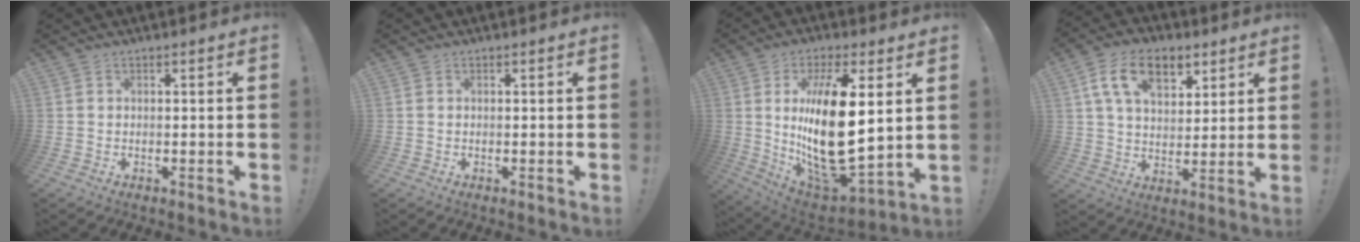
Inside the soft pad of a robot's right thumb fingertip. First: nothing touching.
{"total": 0.0}
{"total": 22.6, "force": [4.1, 9.3, 20.2], "torque": [-0.395, -0.043, 0.071]}
{"total": 14.8, "force": [7.1, 9.1, 9.4], "torque": [-0.153, -0.012, 0.132]}